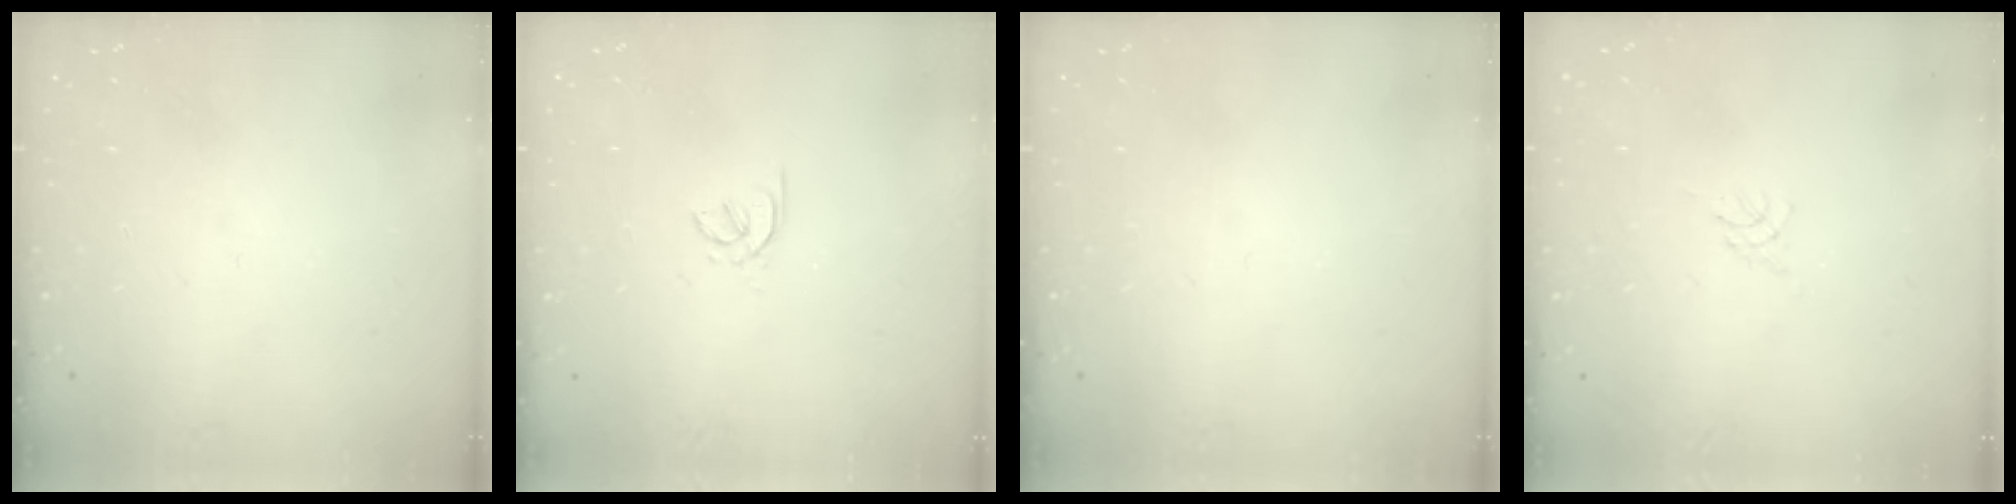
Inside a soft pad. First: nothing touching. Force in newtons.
{"total": 1.2, "press": 1.2, "slide": 0.4}
{"total": 0.0}
{"total": 0.0}